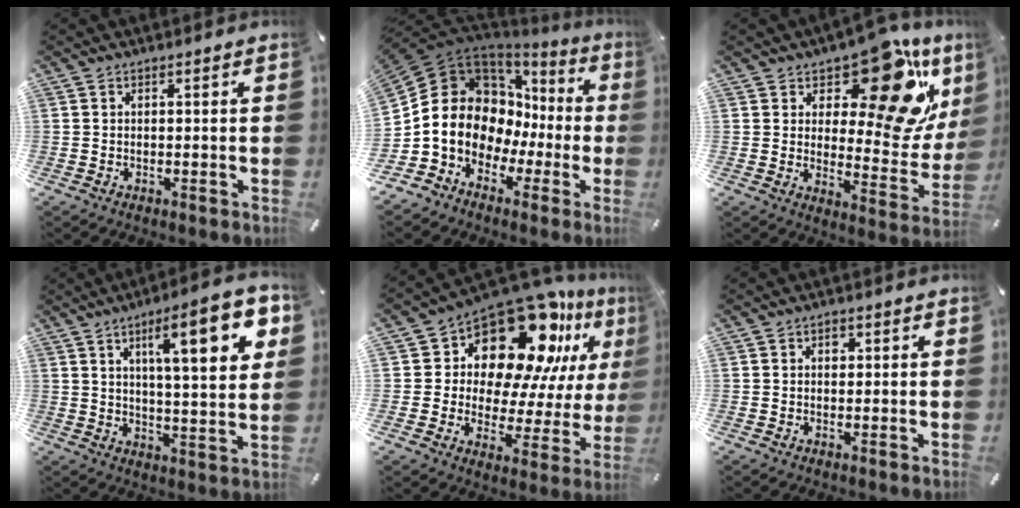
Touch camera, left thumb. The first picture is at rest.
{"total": 14.2, "force": [0.3, 12.6, 6.7], "torque": [-0.140, -0.032, 0.009]}
{"total": 19.6, "force": [12.3, 8.4, 12.7], "torque": [-0.164, -0.096, 0.201]}
{"total": 17.1, "force": [7.2, 4.7, 14.8], "torque": [-0.214, -0.024, 0.103]}
{"total": 18.7, "force": [13.8, 9.2, 8.7], "torque": [-0.139, -0.119, 0.235]}
{"total": 1.5, "force": [0.5, 1.2, 0.8], "torque": [-0.002, 0.000, 0.004]}